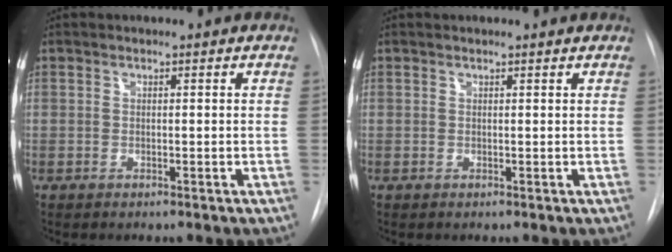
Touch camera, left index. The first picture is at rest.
{"total": 1.5, "force": [1.4, -0.1, 0.3], "torque": [-0.009, 0.006, 0.015]}